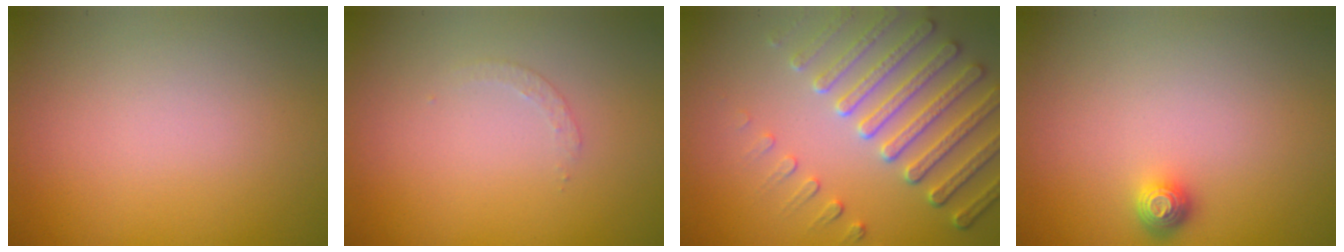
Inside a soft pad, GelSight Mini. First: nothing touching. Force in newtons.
{"total": 1.1, "press": 1.1, "slide": 0.3}
{"total": 5.9, "press": 4.9, "slide": 3.3}
{"total": 1.3, "press": 1.1, "slide": 0.7}